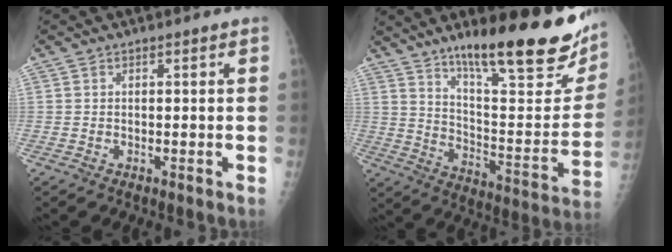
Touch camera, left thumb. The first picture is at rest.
{"total": 27.3, "force": [17.2, 6.1, 20.3], "torque": [-0.263, -0.077, 0.270]}